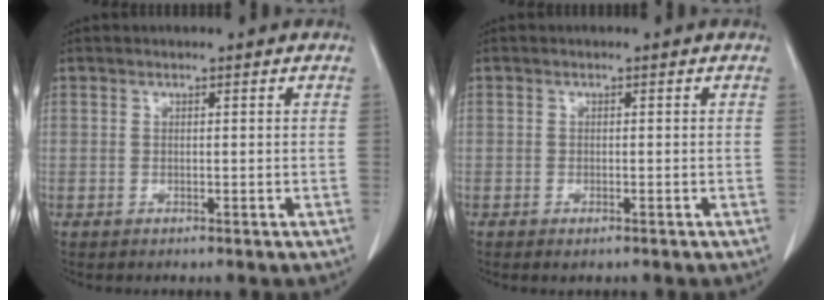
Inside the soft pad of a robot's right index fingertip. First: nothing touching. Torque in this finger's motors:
{"motor_torque": [0.41, -0.34, 0.06, 0.01]}